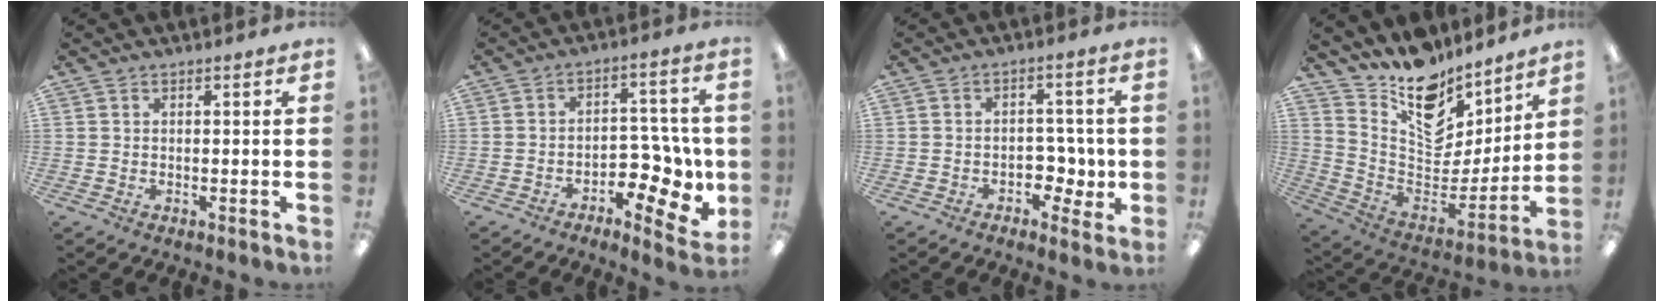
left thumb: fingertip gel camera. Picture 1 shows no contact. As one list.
[{"total": 11.3, "force": [-3.6, 7.0, 8.1], "torque": [-0.095, 0.017, -0.054]}, {"total": 7.1, "force": [-1.5, 5.0, 4.8], "torque": [-0.056, 0.015, -0.025]}, {"total": 15.3, "force": [11.8, 8.3, 5.3], "torque": [-0.093, -0.107, 0.213]}]